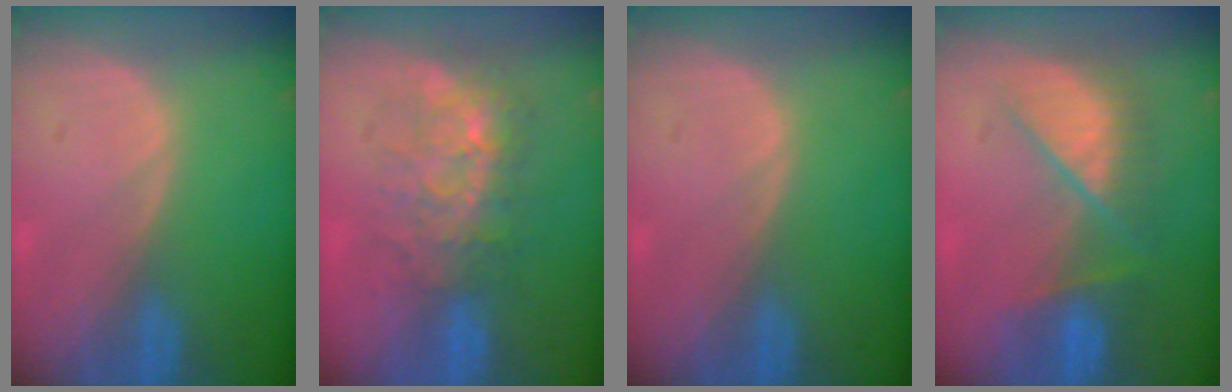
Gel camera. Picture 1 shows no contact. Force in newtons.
{"total": 7.6, "press": 7.0, "slide": 3.0}
{"total": 0.0}
{"total": 7.2, "press": 7.1, "slide": 0.6}